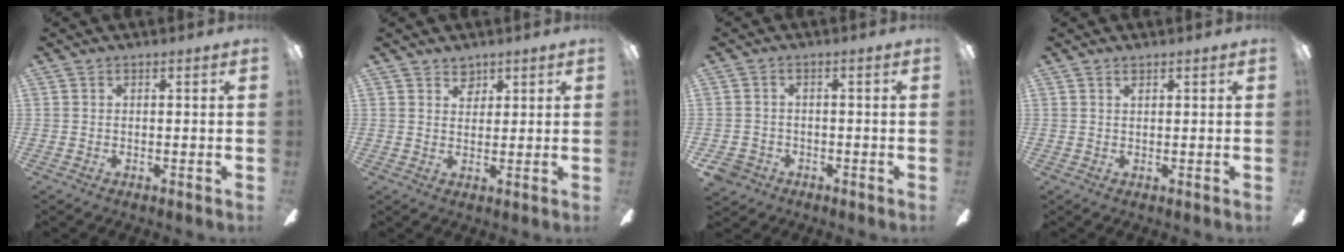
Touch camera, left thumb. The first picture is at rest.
{"total": 3.9, "force": [3.0, 2.3, 0.9], "torque": [-0.002, -0.014, 0.052]}
{"total": 4.0, "force": [-2.5, 3.0, 1.0], "torque": [-0.034, 0.008, -0.049]}
{"total": 1.0, "force": [0.7, 0.4, 0.6], "torque": [-0.013, 0.001, 0.013]}